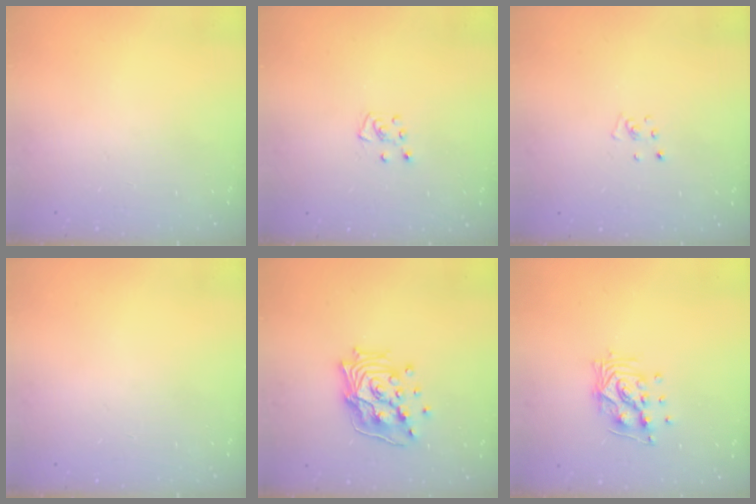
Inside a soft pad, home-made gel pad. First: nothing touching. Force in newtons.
{"total": 3.7, "press": 3.6, "slide": 0.4}
{"total": 2.2, "press": 2.2, "slide": 0.2}
{"total": 0.0}
{"total": 15.3, "press": 15.1, "slide": 2.7}
{"total": 10.2, "press": 10.2, "slide": 1.2}